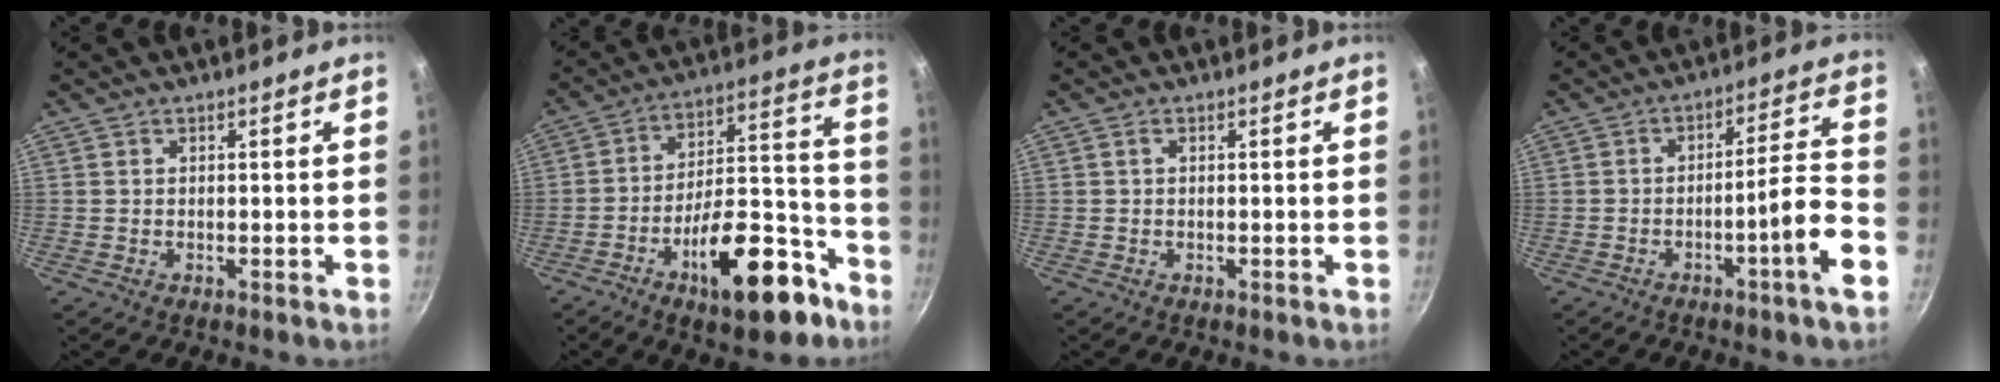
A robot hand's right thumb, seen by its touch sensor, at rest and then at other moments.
{"total": 19.7, "force": [-10.7, 8.0, 14.4], "torque": [-0.174, 0.086, -0.156]}
{"total": 0.8, "force": [0.2, 0.4, 0.6], "torque": [-0.011, 0.003, 0.003]}
{"total": 10.0, "force": [-4.6, 0.3, 8.9], "torque": [-0.130, 0.044, -0.069]}